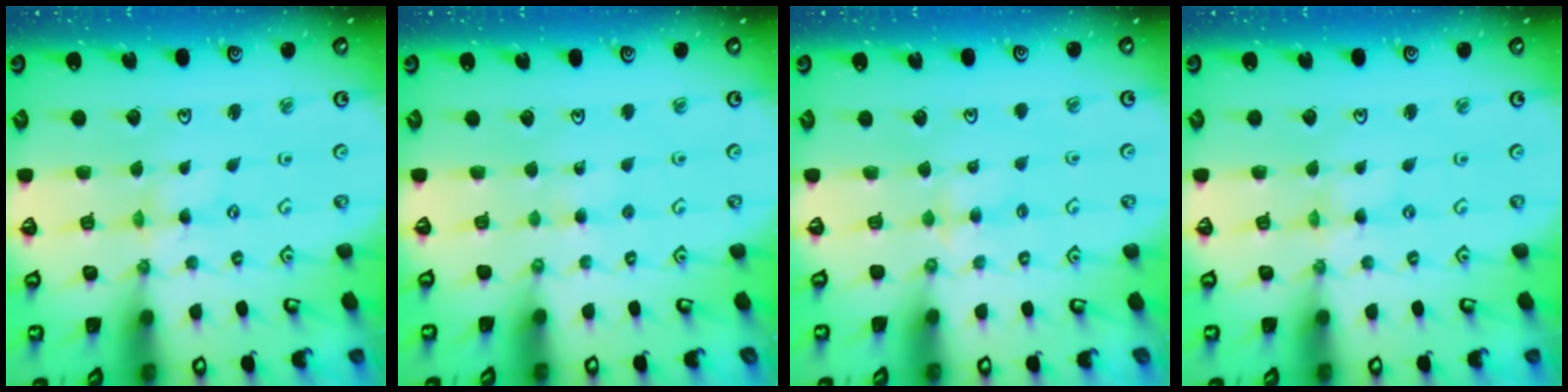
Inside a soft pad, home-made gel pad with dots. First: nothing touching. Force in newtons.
{"total": 2.5, "press": 2.5, "slide": 0.4}
{"total": 2.8, "press": 2.8, "slide": 0.5}
{"total": 0.0}